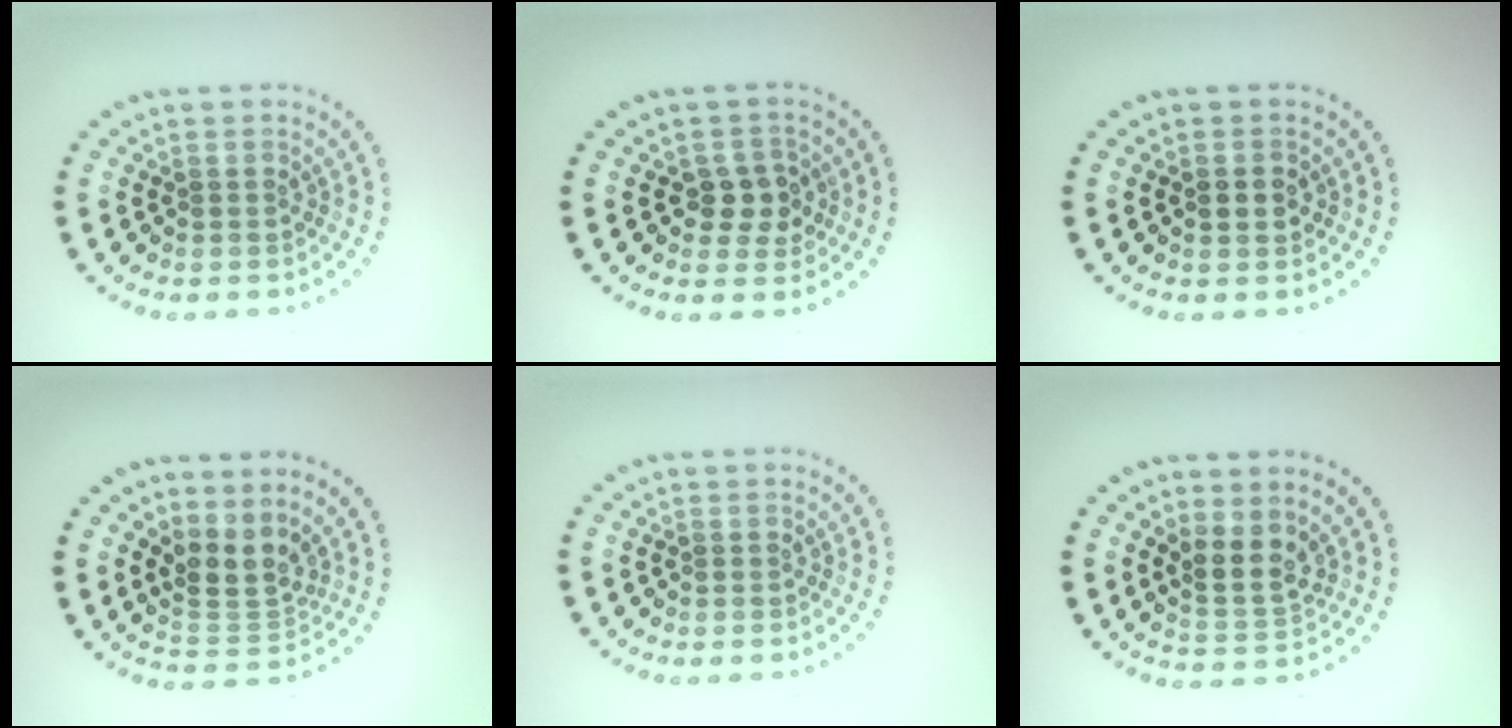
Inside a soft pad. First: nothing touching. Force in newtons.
{"total": 2.9, "press": 2.8, "slide": 0.9}
{"total": 2.0, "press": 2.0, "slide": 0.2}
{"total": 3.2, "press": 2.3, "slide": 2.1}
{"total": 0.0}
{"total": 2.8, "press": 2.2, "slide": 1.7}